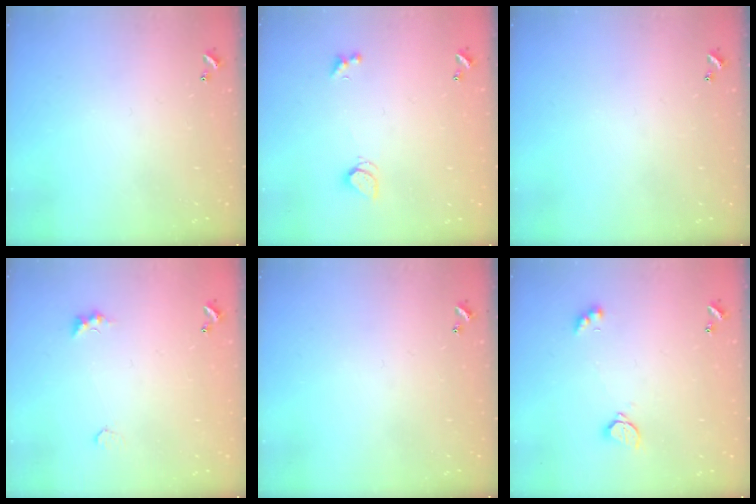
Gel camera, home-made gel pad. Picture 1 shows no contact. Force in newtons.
{"total": 1.3, "press": 1.3, "slide": 0.4}
{"total": 0.0}
{"total": 2.0, "press": 2.0, "slide": 0.5}
{"total": 0.0}
{"total": 2.2, "press": 2.1, "slide": 0.6}